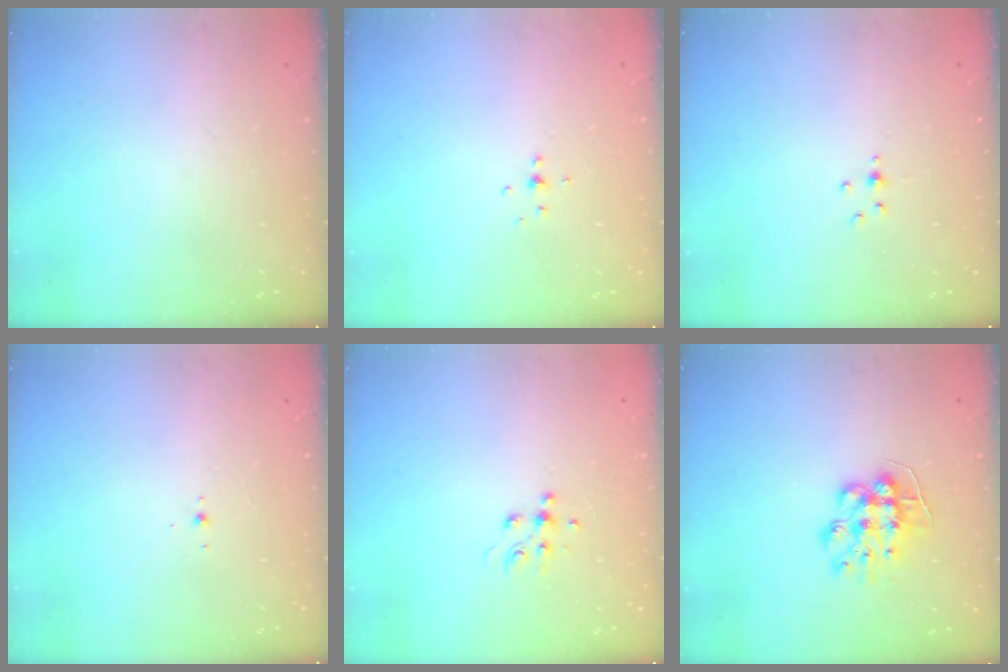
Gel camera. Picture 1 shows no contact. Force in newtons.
{"total": 2.8, "press": 2.7, "slide": 0.7}
{"total": 3.2, "press": 2.8, "slide": 1.6}
{"total": 2.8, "press": 2.8, "slide": 0.7}
{"total": 6.1, "press": 6.0, "slide": 1.3}
{"total": 9.8, "press": 9.8, "slide": 0.1}